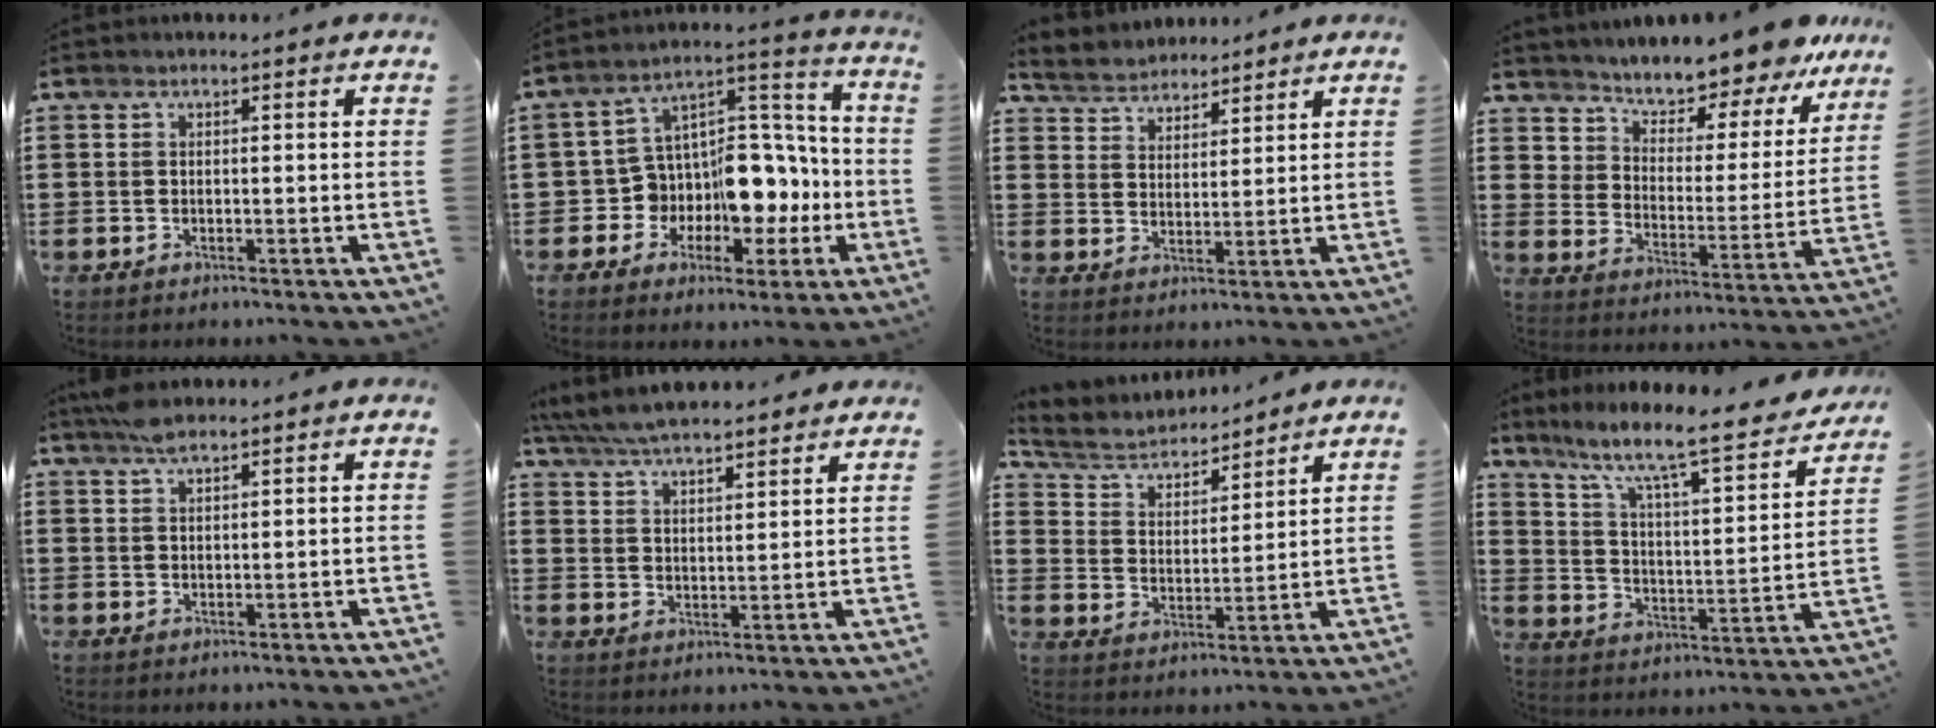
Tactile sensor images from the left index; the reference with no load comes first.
{"total": 10.2, "force": [-1.2, 9.2, 4.3], "torque": [-0.084, -0.026, -0.013]}
{"total": 3.8, "force": [3.6, 1.2, -0.5], "torque": [-0.010, -0.011, 0.065]}
{"total": 6.8, "force": [6.8, 0.5, 0.1], "torque": [-0.033, -0.067, 0.117]}
{"total": 2.9, "force": [2.3, 0.7, 1.6], "torque": [-0.036, 0.002, 0.044]}
{"total": 5.8, "force": [5.6, 0.6, 1.4], "torque": [-0.051, -0.020, 0.101]}
{"total": 4.9, "force": [4.5, 1.6, 1.0], "torque": [-0.046, -0.027, 0.074]}
{"total": 9.3, "force": [7.6, 0.4, 5.4], "torque": [-0.119, -0.063, 0.118]}